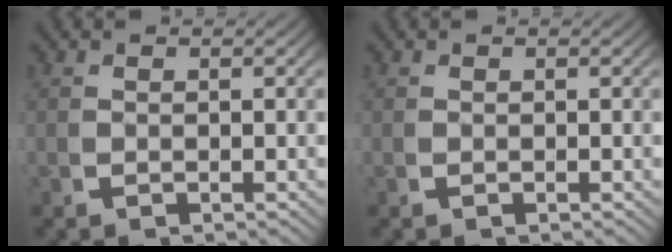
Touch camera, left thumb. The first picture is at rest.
{"total": 0.0}